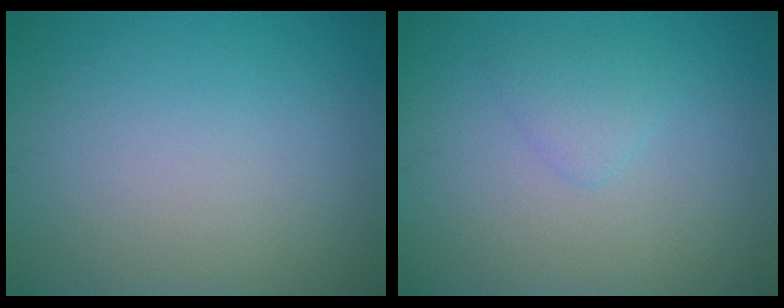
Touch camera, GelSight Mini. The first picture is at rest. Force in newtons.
{"total": 1.4, "press": 1.4, "slide": 0.1}